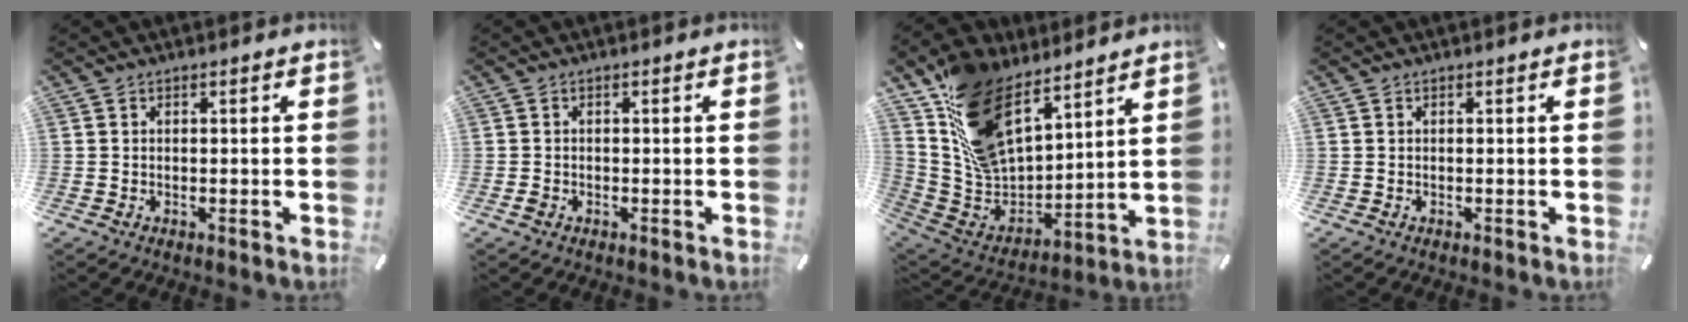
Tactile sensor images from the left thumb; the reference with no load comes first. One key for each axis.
{"total": 1.0, "fx": -0.4, "fy": 0.7, "fz": 0.5, "tx": -0.008, "ty": 0.003, "tz": -0.008}
{"total": 17.0, "fx": 11.8, "fy": 9.4, "fz": 7.8, "tx": -0.166, "ty": -0.083, "tz": 0.223}
{"total": 0.0}